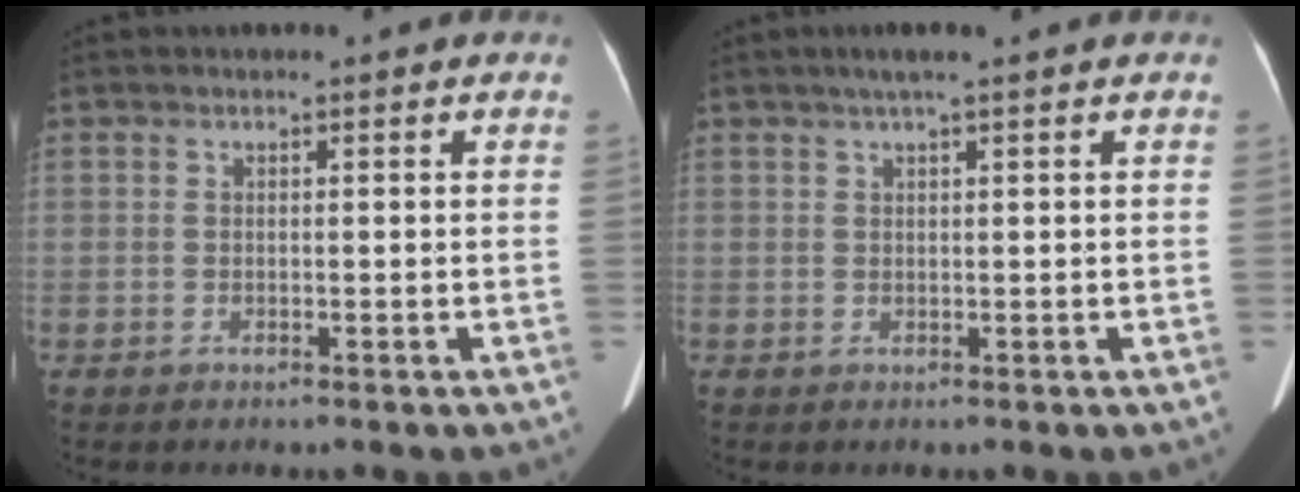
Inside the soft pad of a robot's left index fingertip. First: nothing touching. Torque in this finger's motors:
{"motor_torque": [0.27, -0.01, -0.03, 0.05]}